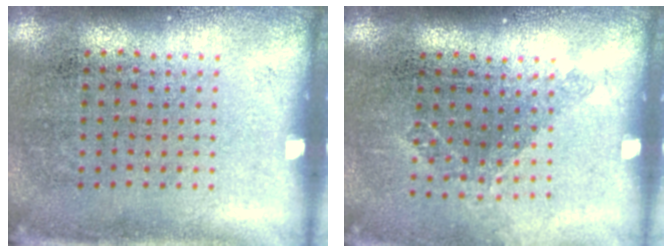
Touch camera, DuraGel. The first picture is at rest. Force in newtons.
{"total": 1.0, "press": 0.8, "slide": 0.6}